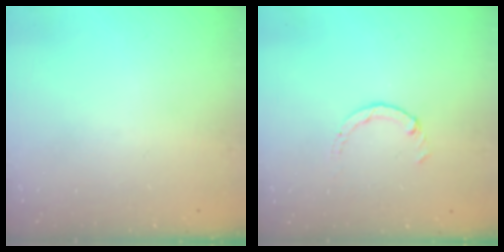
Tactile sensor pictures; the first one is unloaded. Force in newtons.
{"total": 0.7, "press": 0.7, "slide": 0.2}